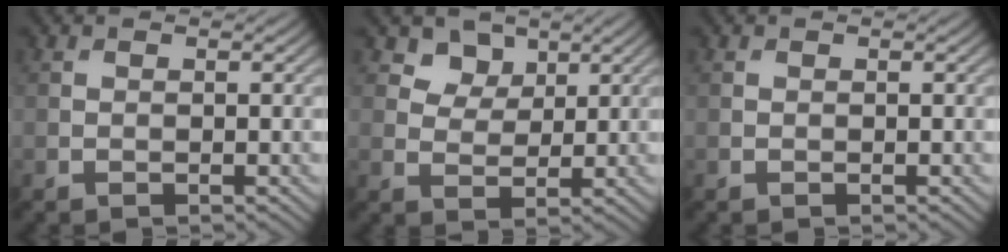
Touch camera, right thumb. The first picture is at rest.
{"total": 3.6, "force": [2.4, 2.4, 1.1], "torque": [-0.030, -0.015, 0.048]}
{"total": 0.0}